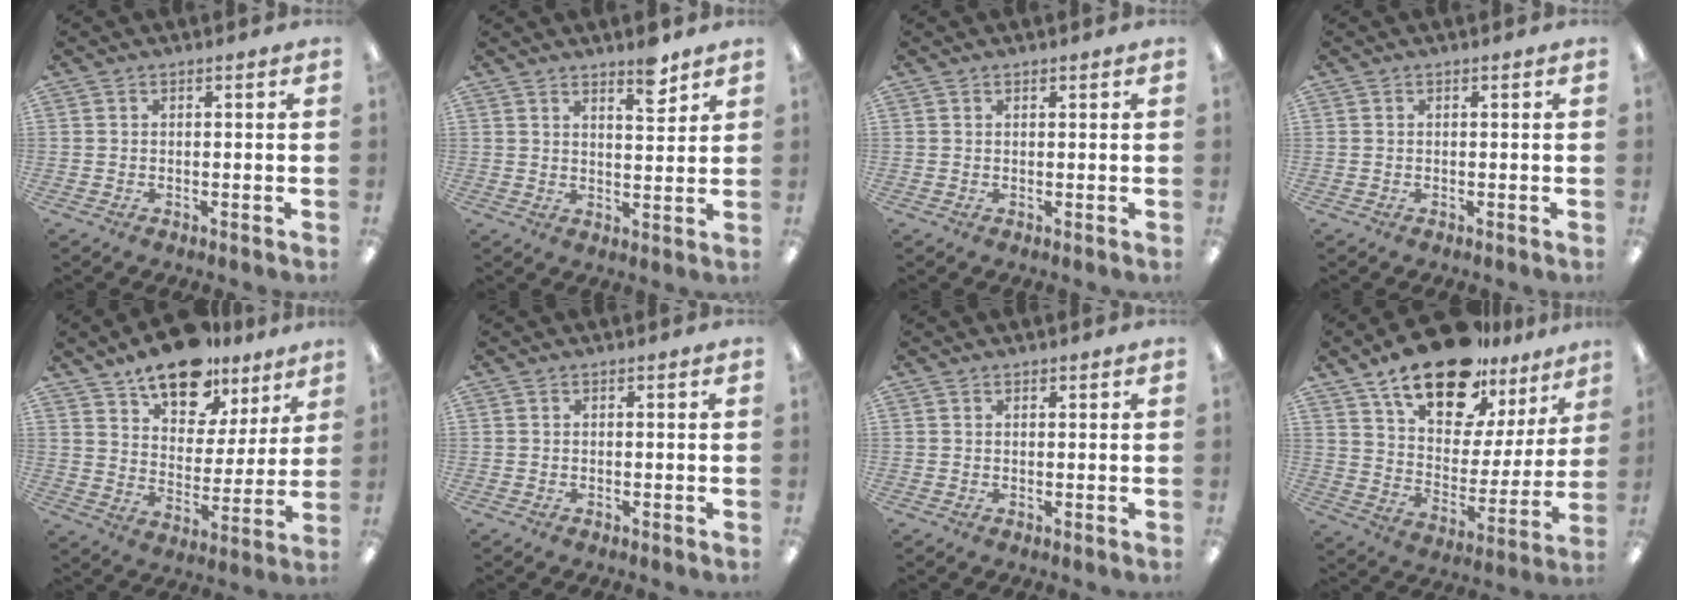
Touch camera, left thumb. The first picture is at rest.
{"total": 6.5, "force": [4.9, 2.1, 3.7], "torque": [-0.035, -0.032, 0.078]}
{"total": 0.6, "force": [0.5, 0.2, 0.0], "torque": [0.007, -0.003, 0.008]}
{"total": 0.0}
{"total": 16.2, "force": [12.4, 7.7, 7.0], "torque": [-0.109, -0.075, 0.219]}
{"total": 0.0}
{"total": 0.8, "force": [0.7, 0.4, 0.1], "torque": [-0.002, 0.000, 0.013]}
{"total": 20.2, "force": [15.4, 8.5, 10.0], "torque": [-0.172, -0.097, 0.269]}